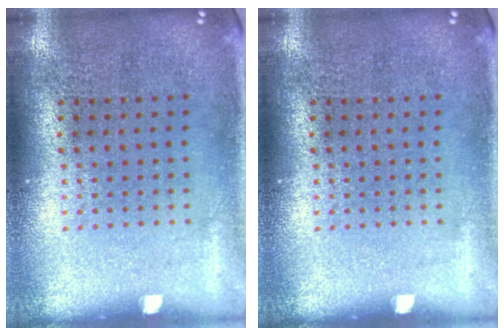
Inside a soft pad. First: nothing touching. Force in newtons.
{"total": 0.0}